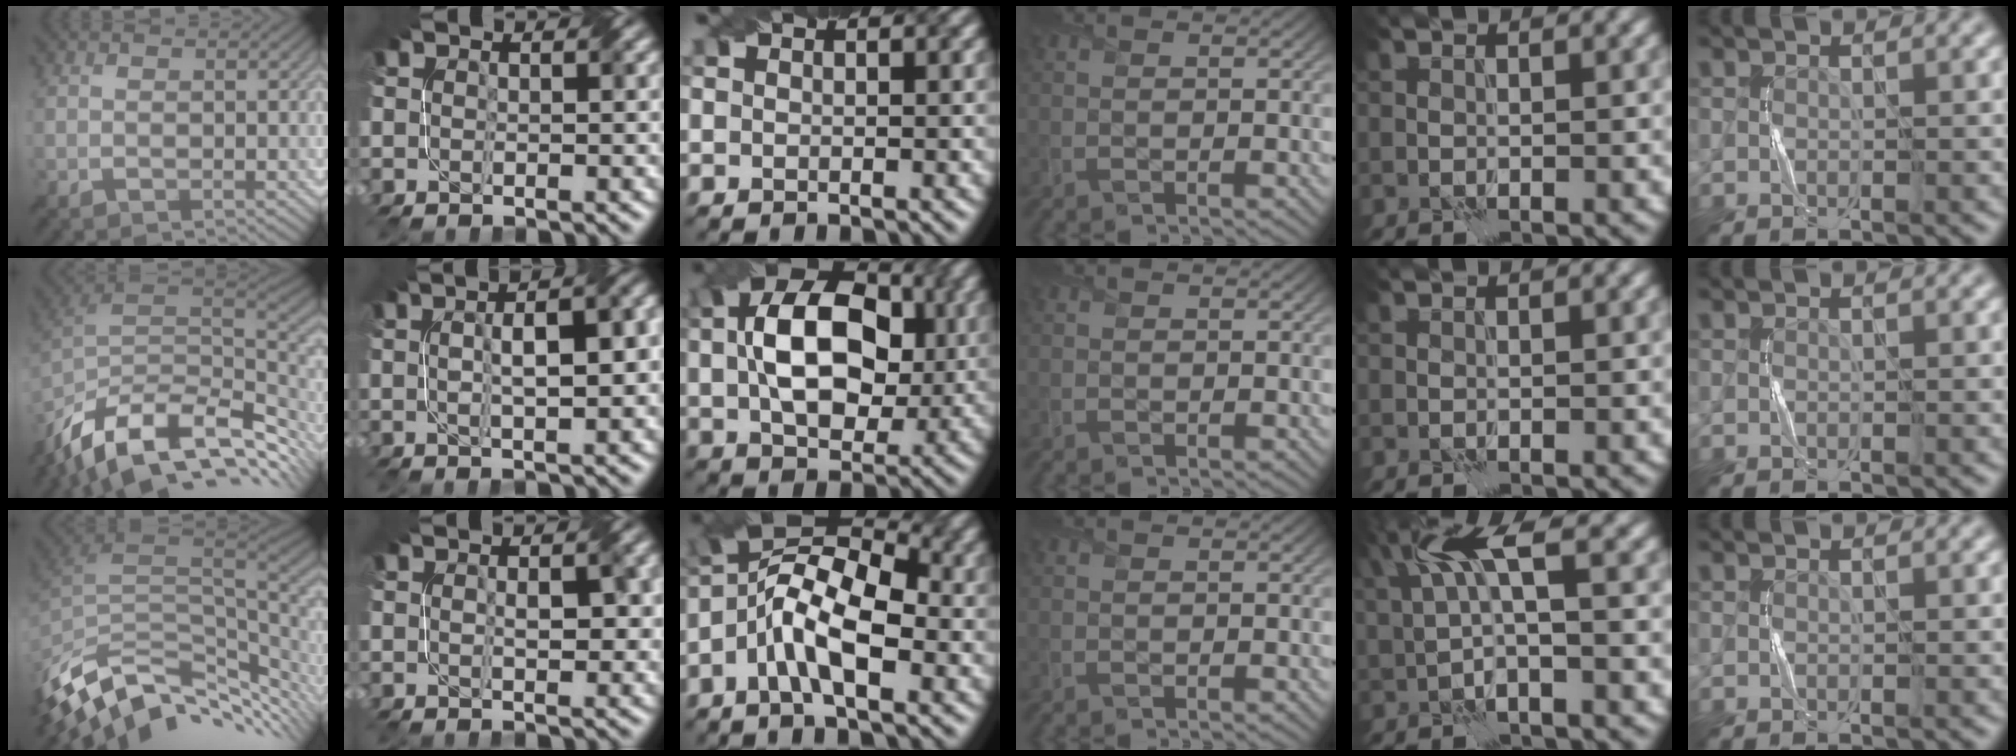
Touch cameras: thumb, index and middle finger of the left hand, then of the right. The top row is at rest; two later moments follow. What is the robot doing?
{"motion": "twist", "object": "screw"}